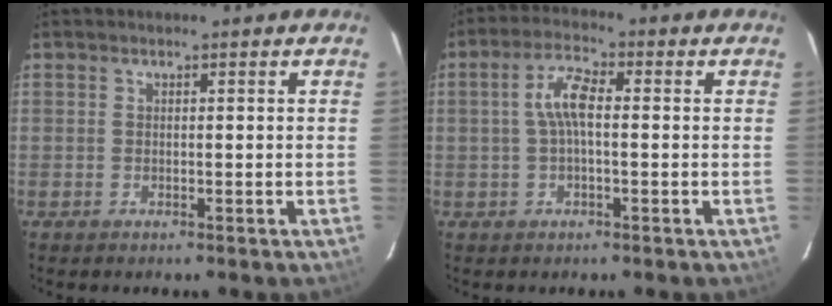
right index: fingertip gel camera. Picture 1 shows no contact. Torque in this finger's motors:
{"motor_torque": [0.72, -0.10, 0.47, 0.11]}